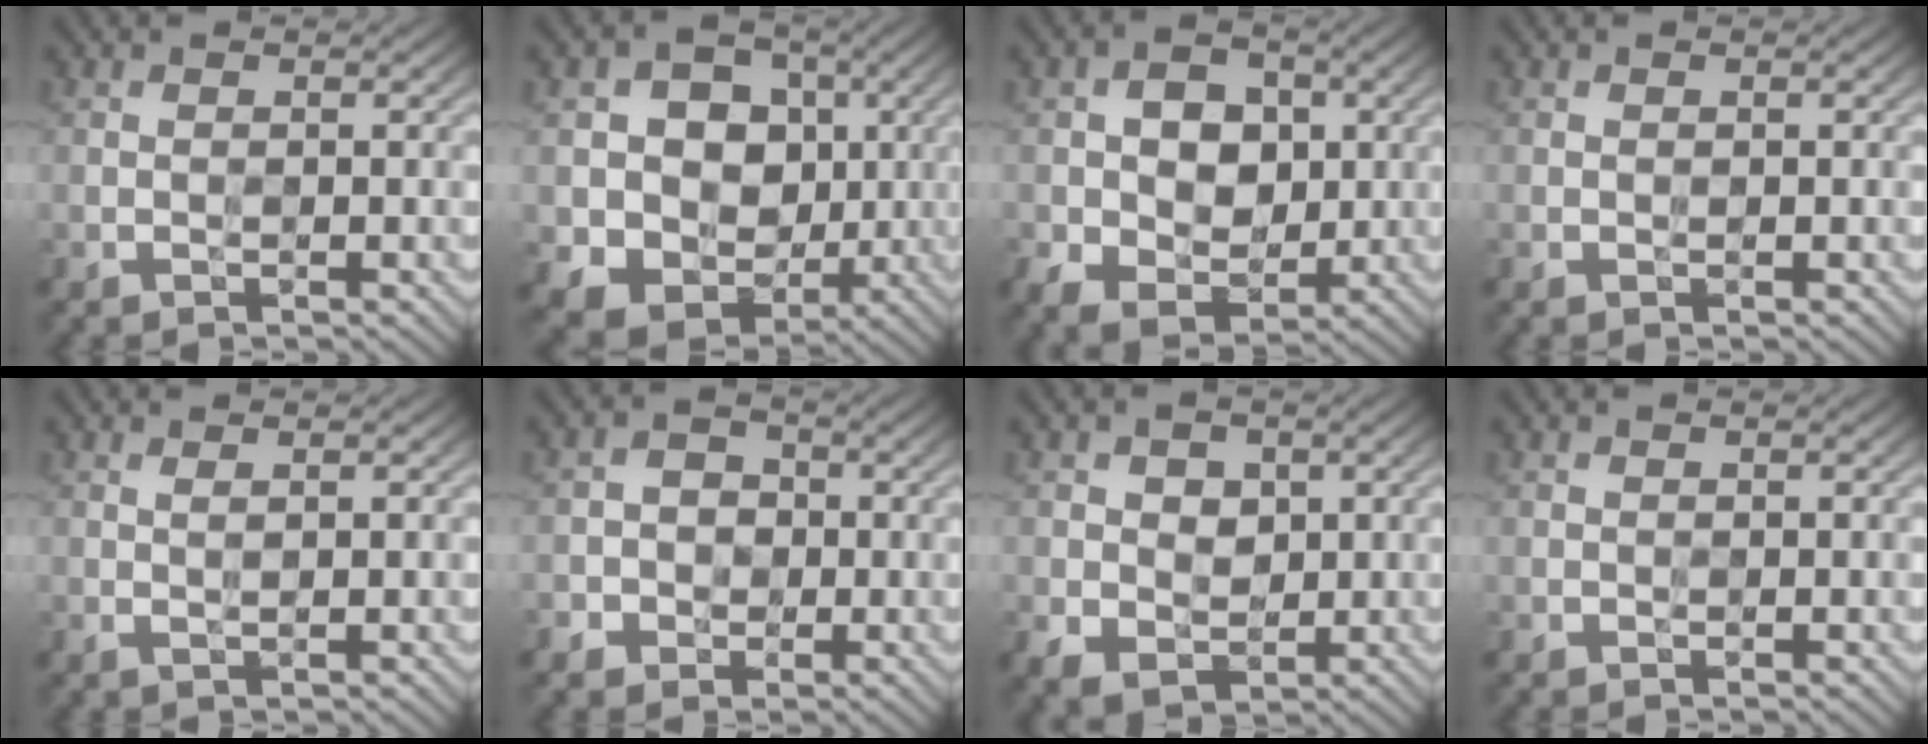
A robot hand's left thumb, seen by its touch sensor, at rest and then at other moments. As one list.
[{"total": 10.6, "force": [-0.1, 9.3, 5.2], "torque": [-0.110, -0.014, -0.016]}, {"total": 8.4, "force": [-0.1, 6.5, 5.3], "torque": [-0.096, -0.005, -0.003]}, {"total": 0.0}, {"total": 0.9, "force": [0.5, 0.0, 0.8], "torque": [-0.018, 0.003, 0.010]}, {"total": 3.5, "force": [-0.8, 3.2, 1.1], "torque": [-0.011, 0.001, -0.026]}, {"total": 4.9, "force": [0.3, 4.0, 2.8], "torque": [-0.056, -0.004, 0.006]}, {"total": 0.0}]